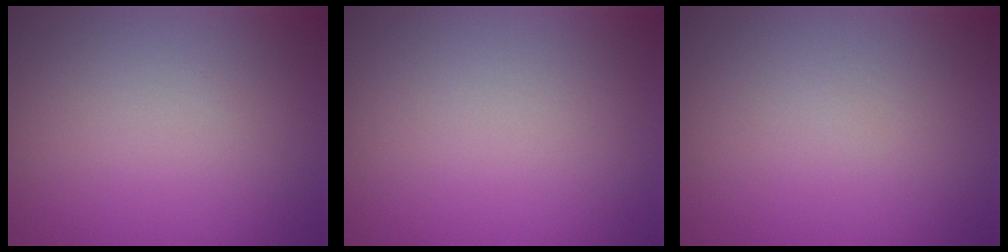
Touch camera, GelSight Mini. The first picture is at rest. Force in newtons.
{"total": 0.0}
{"total": 0.0}